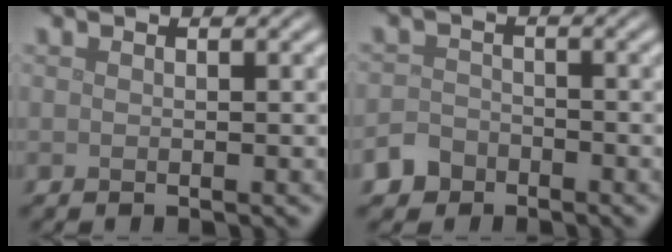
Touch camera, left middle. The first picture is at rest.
{"total": 2.9, "force": [-2.2, 1.9, 0.3], "torque": [0.006, 0.002, -0.044]}